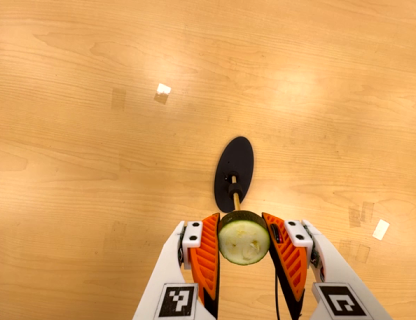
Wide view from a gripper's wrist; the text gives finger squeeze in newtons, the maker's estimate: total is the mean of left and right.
{"total": 10.0, "left": 9.2, "right": 10.9}